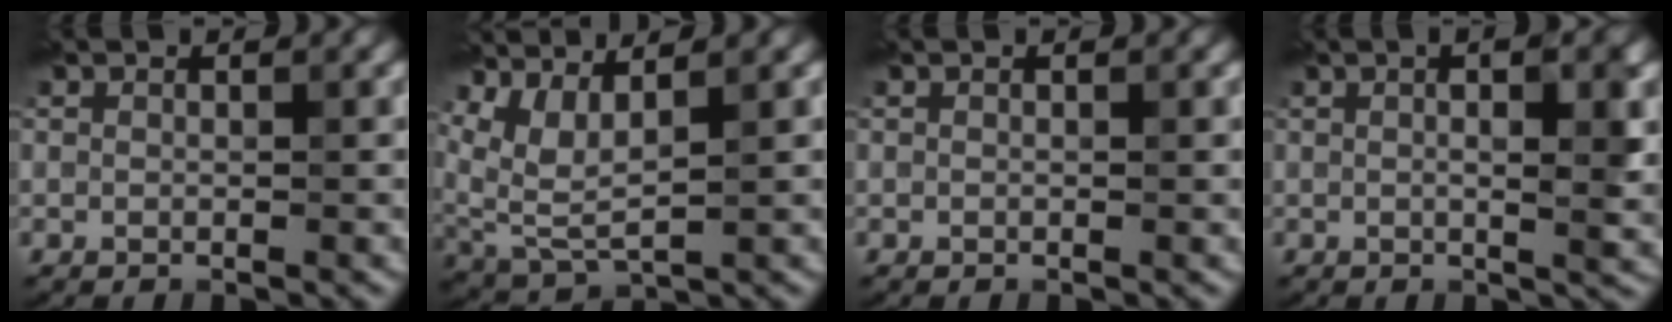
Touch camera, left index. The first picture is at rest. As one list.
[{"total": 4.3, "force": [2.5, 1.2, 3.3], "torque": [-0.089, 0.000, 0.061]}, {"total": 0.0}, {"total": 4.7, "force": [0.6, 0.9, 4.6], "torque": [-0.064, 0.011, 0.005]}]